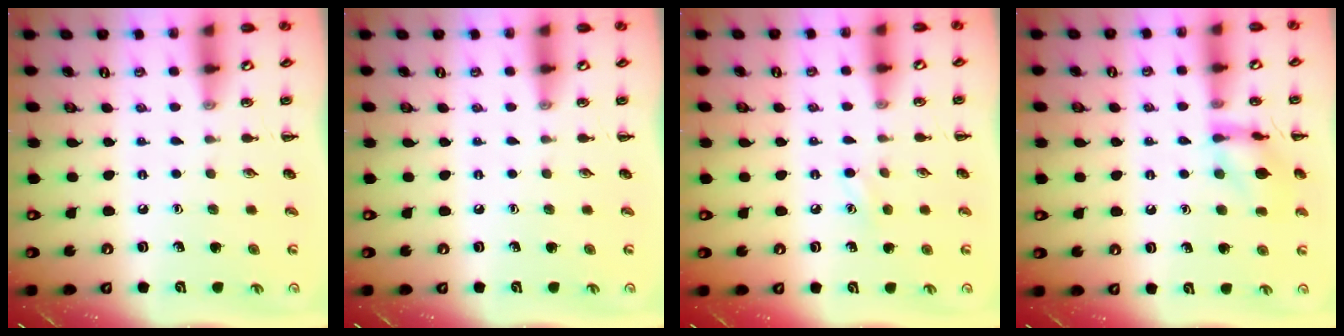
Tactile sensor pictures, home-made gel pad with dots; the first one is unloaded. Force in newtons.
{"total": 0.0}
{"total": 2.4, "press": 2.3, "slide": 0.8}
{"total": 11.6, "press": 11.5, "slide": 0.9}